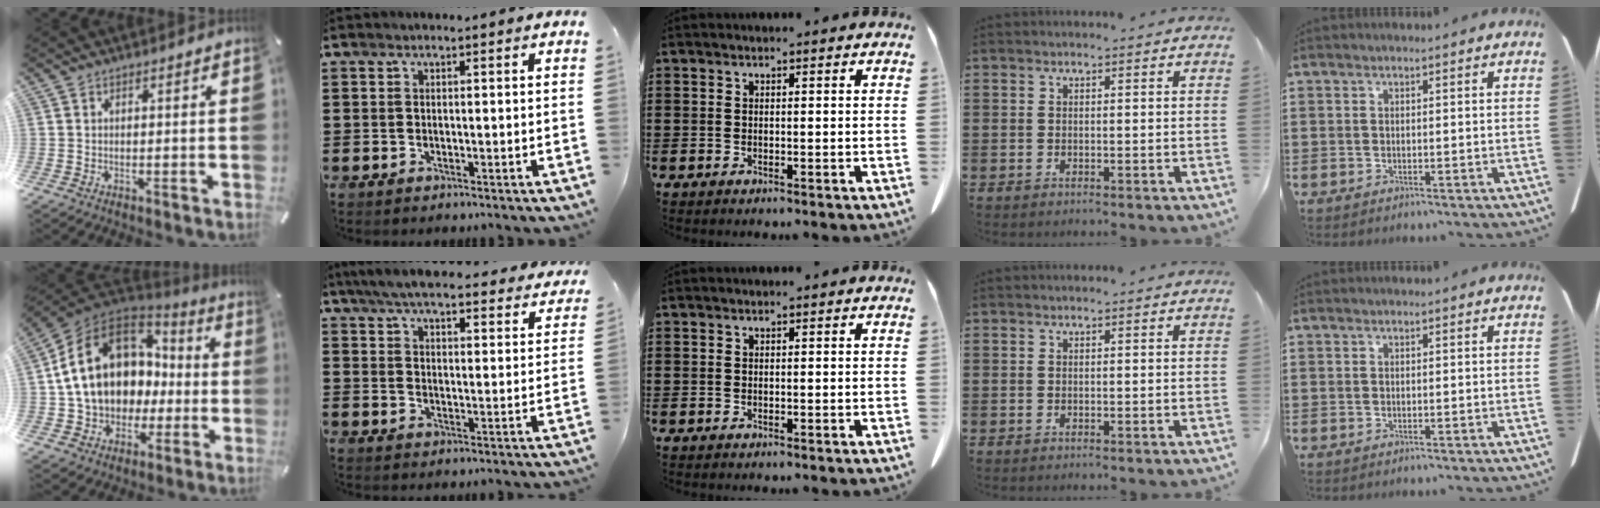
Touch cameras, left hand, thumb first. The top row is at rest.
{"thumb": {"total": 17.4, "force": [1.8, 14.5, 9.4], "torque": [-0.193, 0.005, 0.040]}, "index": {"total": 6.3, "force": [5.9, 0.1, 2.2], "torque": [-0.067, -0.036, 0.103]}}